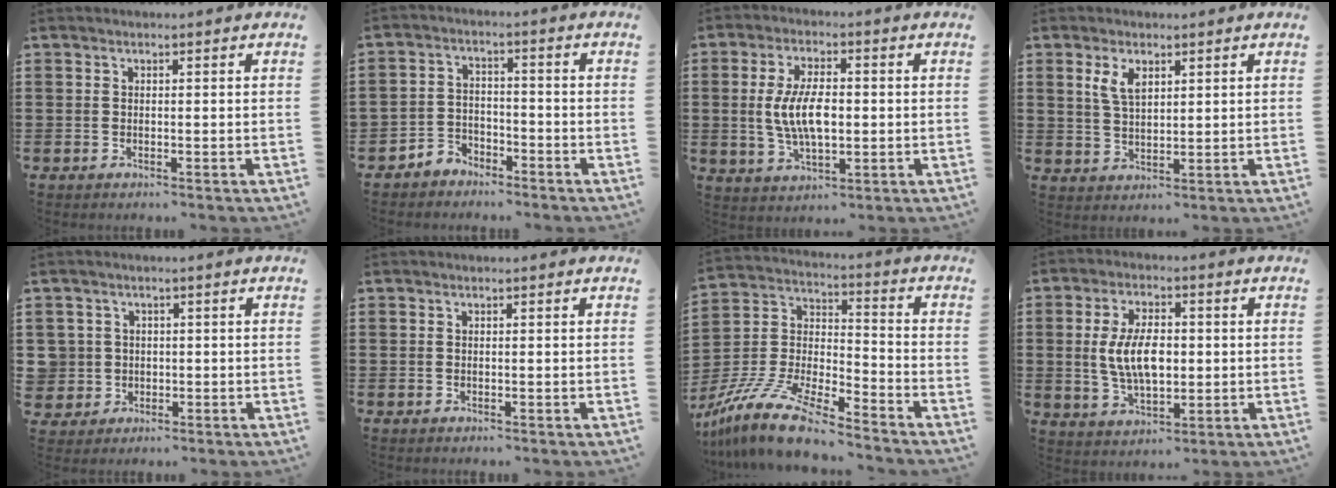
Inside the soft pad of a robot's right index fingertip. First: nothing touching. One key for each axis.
{"total": 3.6, "fx": -3.2, "fy": 1.6, "fz": 0.1, "tx": -0.012, "ty": 0.008, "tz": -0.067}
{"total": 8.2, "fx": -0.1, "fy": 3.6, "fz": 7.3, "tx": -0.156, "ty": 0.003, "tz": -0.006}
{"total": 3.9, "fx": 1.8, "fy": 2.0, "fz": 2.8, "tx": -0.062, "ty": 0.007, "tz": 0.032}
{"total": 3.3, "fx": -0.1, "fy": 3.3, "fz": 0.2, "tx": -0.030, "ty": 0.008, "tz": -0.008}
{"total": 0.0}
{"total": 12.7, "fx": -10.9, "fy": 2.3, "fz": 6.2, "tx": -0.140, "ty": 0.023, "tz": -0.216}
{"total": 8.2, "fx": 0.2, "fy": 4.2, "fz": 7.1, "tx": -0.146, "ty": 0.003, "tz": -0.002}